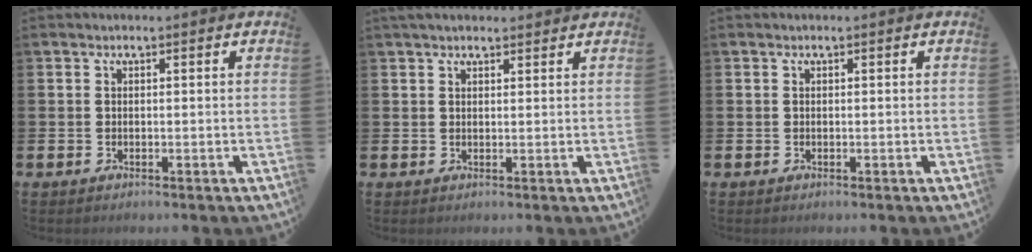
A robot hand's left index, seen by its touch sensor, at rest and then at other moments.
{"total": 2.1, "force": [1.9, 0.7, 0.6], "torque": [-0.005, 0.000, 0.032]}
{"total": 0.0}